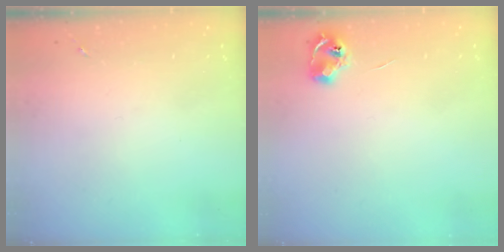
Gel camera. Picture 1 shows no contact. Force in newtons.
{"total": 6.0, "press": 6.0, "slide": 0.7}